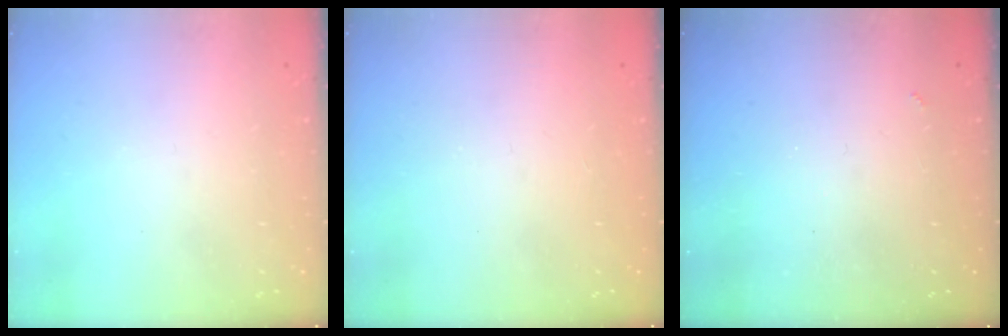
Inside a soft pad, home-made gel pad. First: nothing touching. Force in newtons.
{"total": 1.3, "press": 1.1, "slide": 0.7}
{"total": 2.5, "press": 2.5, "slide": 0.5}